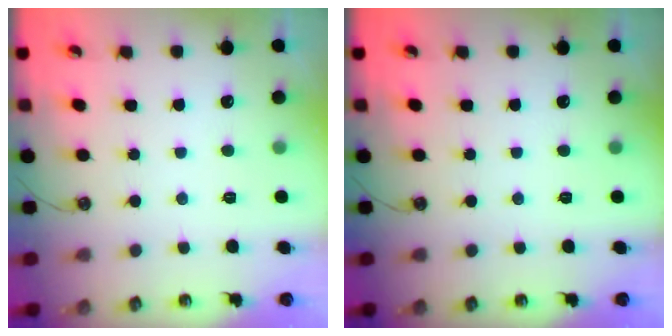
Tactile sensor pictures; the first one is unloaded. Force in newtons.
{"total": 0.0}